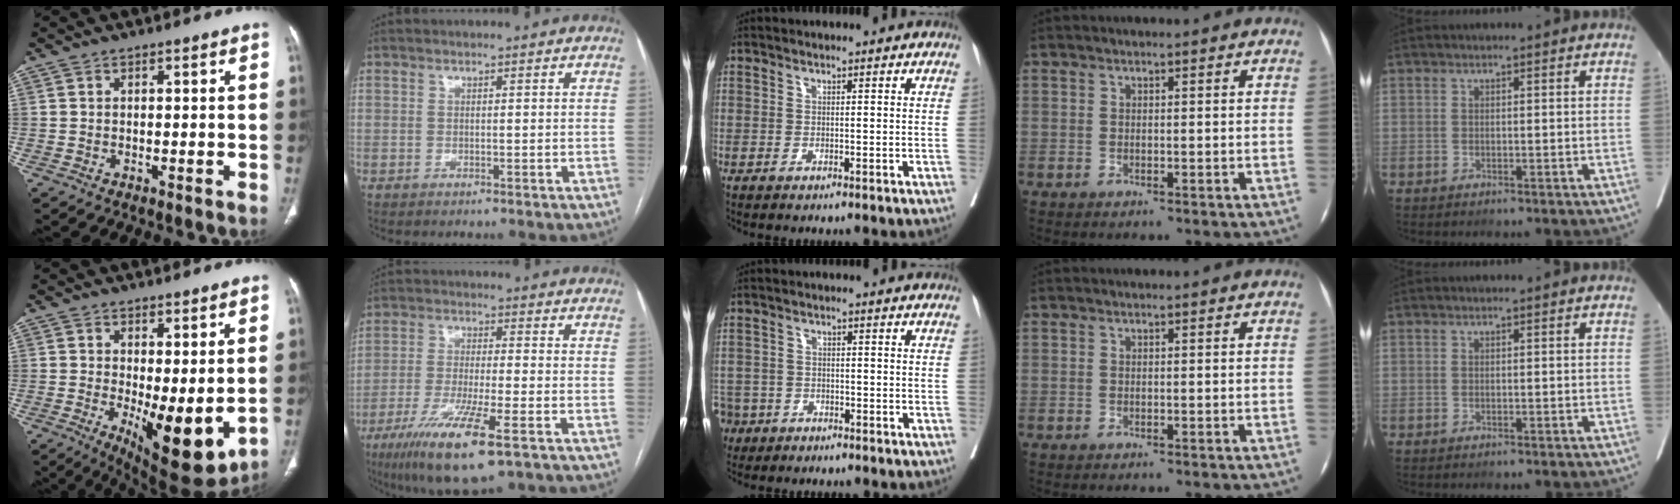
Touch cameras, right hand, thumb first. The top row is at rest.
{"thumb": {"total": 11.7, "force": [-1.0, 4.3, 10.8], "torque": [-0.155, -0.029, 0.000]}, "index": {"total": 12.9, "force": [-7.1, 1.1, 10.7], "torque": [-0.201, -0.034, -0.122]}, "middle": {"total": 7.5, "force": [-4.9, 5.6, 1.3], "torque": [-0.050, -0.001, -0.086]}}